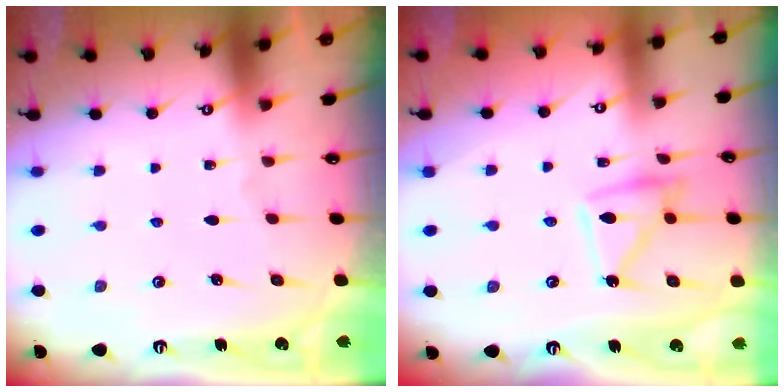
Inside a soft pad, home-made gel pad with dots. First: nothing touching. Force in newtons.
{"total": 10.8, "press": 10.7, "slide": 0.9}